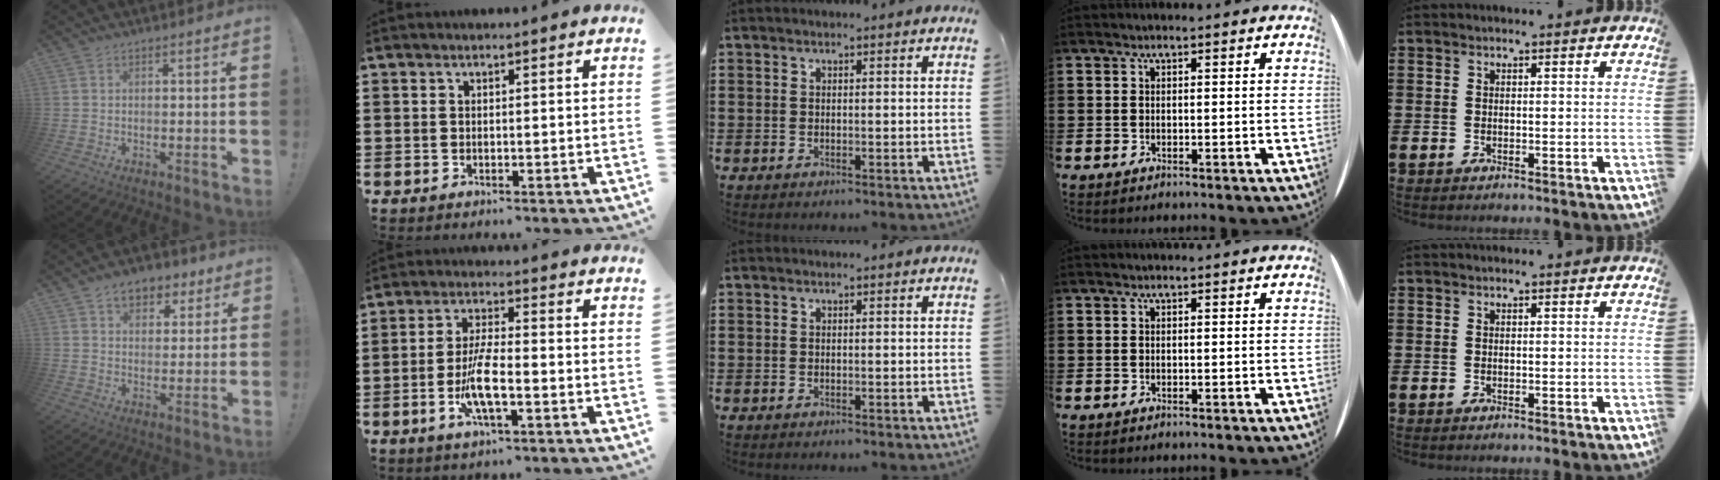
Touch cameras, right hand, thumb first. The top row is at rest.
{"thumb": {"total": 8.5, "force": [4.8, 5.9, 3.7], "torque": [-0.054, -0.019, 0.092]}, "index": {"total": 7.2, "force": [-2.3, 1.7, 6.6], "torque": [-0.142, -0.012, -0.047]}}